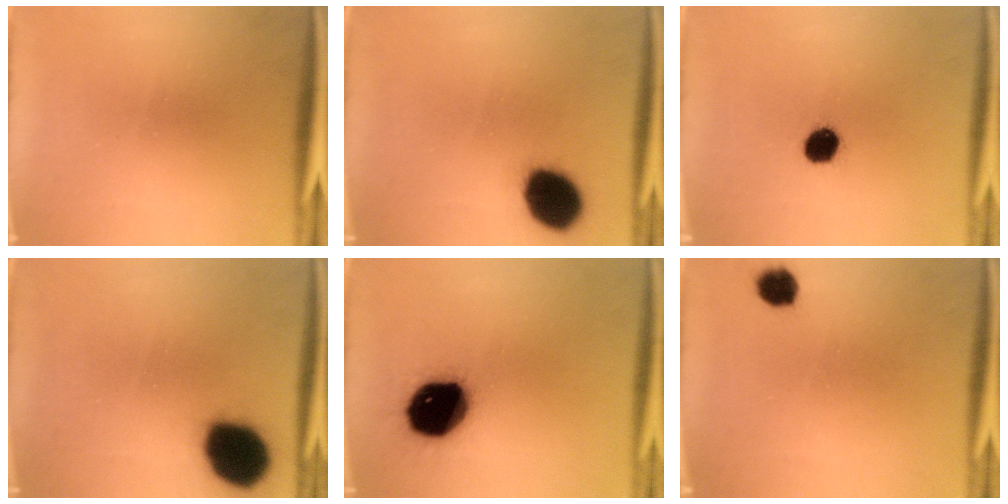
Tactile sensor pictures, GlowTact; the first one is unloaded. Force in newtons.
{"total": 13.4}
{"total": 5.9}
{"total": 17.1}
{"total": 19.1}
{"total": 4.1}